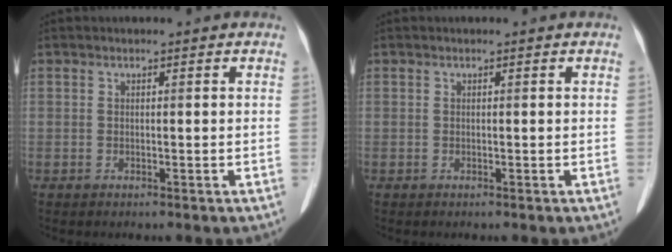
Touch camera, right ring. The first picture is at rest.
{"total": 0.0}